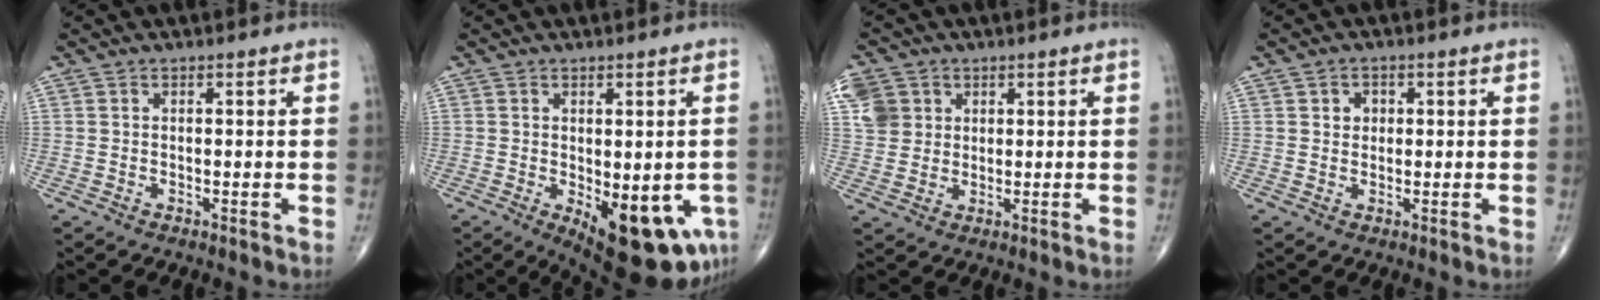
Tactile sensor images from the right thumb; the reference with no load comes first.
{"total": 15.5, "force": [-5.3, 6.5, 13.0], "torque": [-0.126, -0.008, -0.052]}
{"total": 6.9, "force": [2.4, 6.0, 2.4], "torque": [-0.028, 0.002, 0.049]}
{"total": 2.4, "force": [0.6, 2.1, 1.1], "torque": [0.000, 0.000, 0.008]}